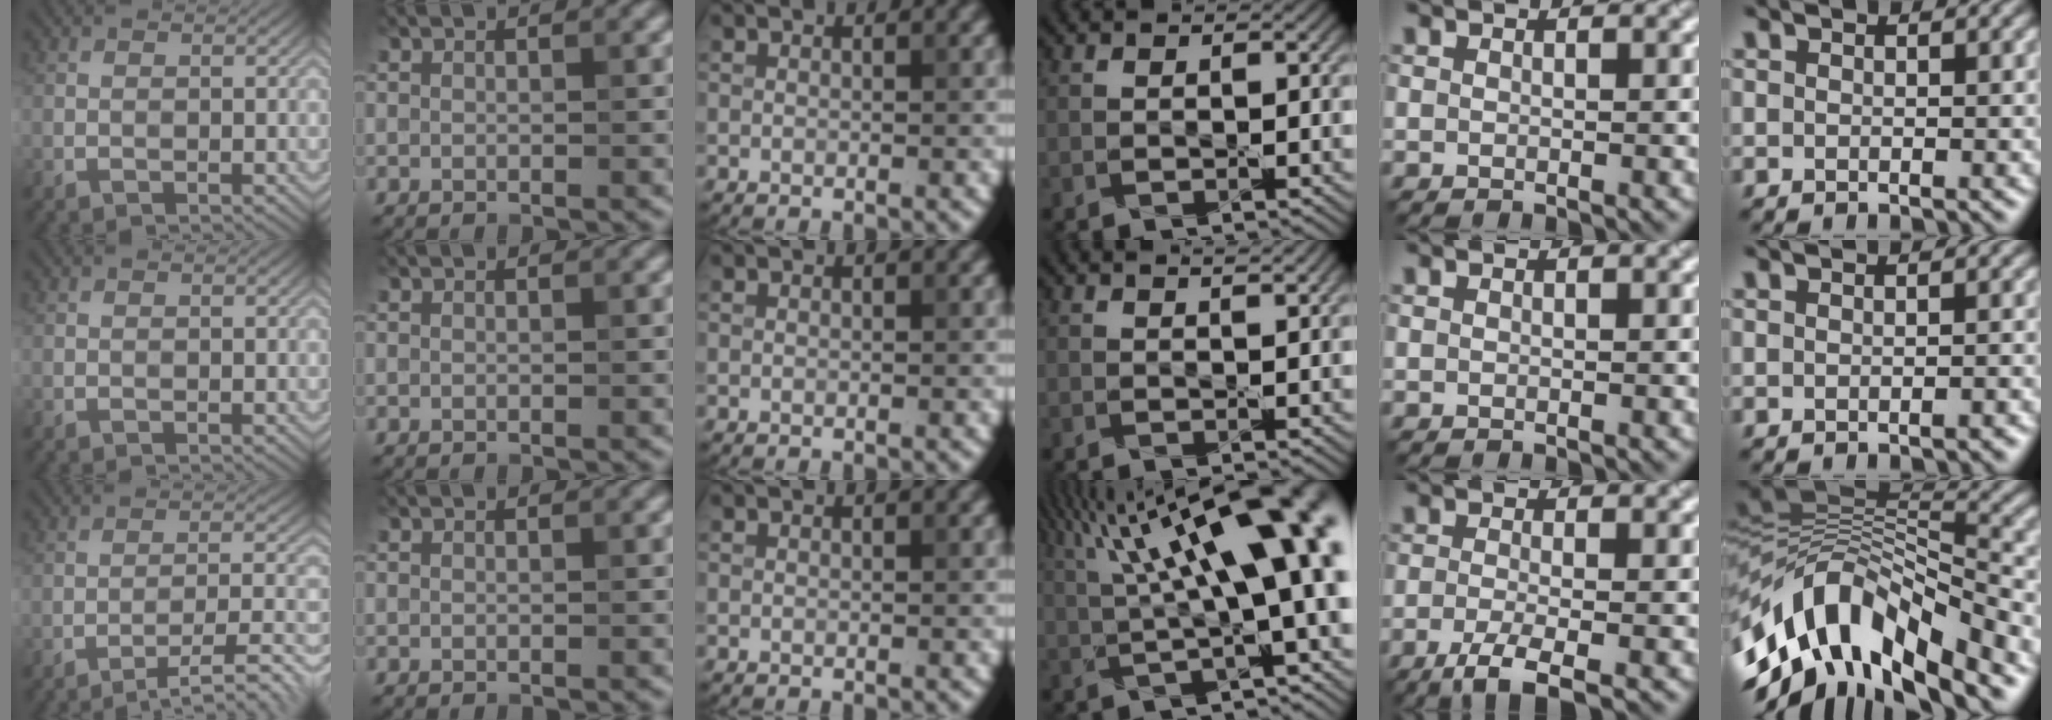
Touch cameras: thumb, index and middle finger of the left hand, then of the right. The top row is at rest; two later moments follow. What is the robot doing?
{"motion": "pour", "object": "sugar"}